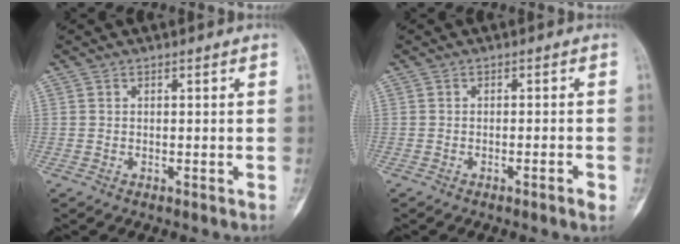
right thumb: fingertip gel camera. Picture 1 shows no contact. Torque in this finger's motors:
{"motor_torque": [-0.32, -0.38, -0.16, -0.21, -0.04]}